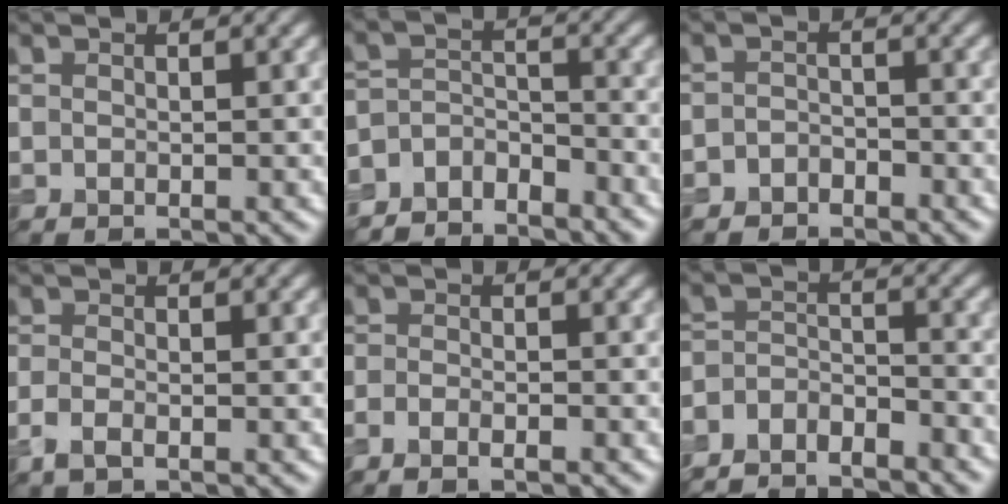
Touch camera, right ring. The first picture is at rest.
{"total": 5.0, "force": [-4.6, 1.9, 0.3], "torque": [-0.003, -0.010, -0.082]}
{"total": 1.6, "force": [-1.3, 0.8, -0.4], "torque": [0.014, 0.006, -0.029]}
{"total": 1.1, "force": [-0.6, 0.4, 0.9], "torque": [-0.021, -0.003, -0.016]}
{"total": 2.3, "force": [-1.7, 0.5, 1.4], "torque": [-0.030, -0.003, -0.032]}
{"total": 5.3, "force": [-5.0, 1.7, 0.9], "torque": [-0.019, -0.008, -0.094]}